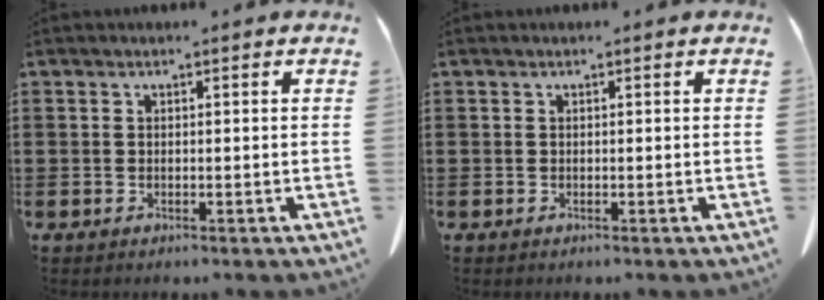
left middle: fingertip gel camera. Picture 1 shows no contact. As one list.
[{"total": 0.0}]